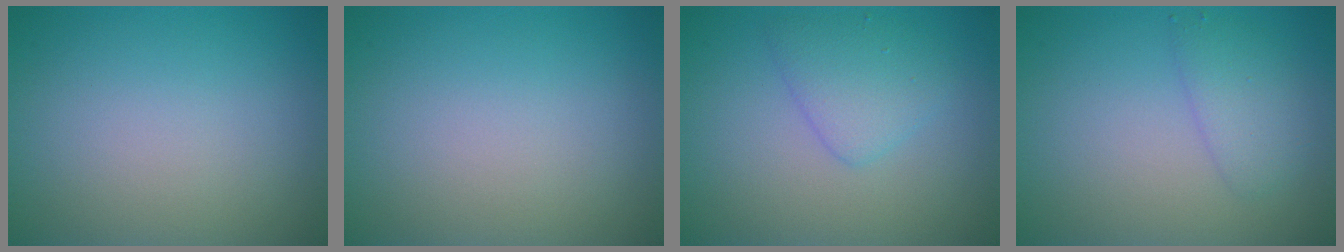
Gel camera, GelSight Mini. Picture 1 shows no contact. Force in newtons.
{"total": 0.0}
{"total": 2.6, "press": 2.6, "slide": 0.2}
{"total": 2.1, "press": 2.1, "slide": 0.1}